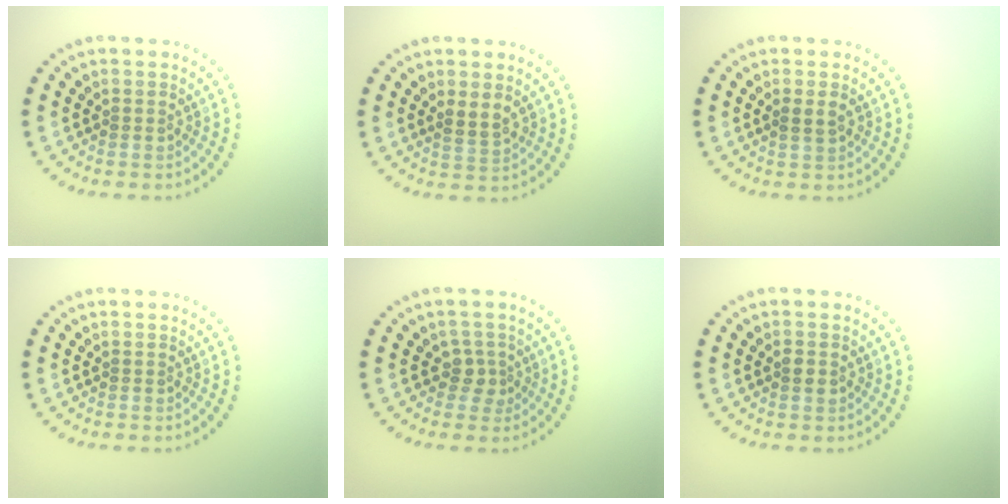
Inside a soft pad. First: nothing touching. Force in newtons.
{"total": 1.6, "press": 1.5, "slide": 0.6}
{"total": 1.2, "press": 1.1, "slide": 0.4}
{"total": 0.0}
{"total": 1.8, "press": 1.3, "slide": 1.2}
{"total": 0.9, "press": 0.8, "slide": 0.2}